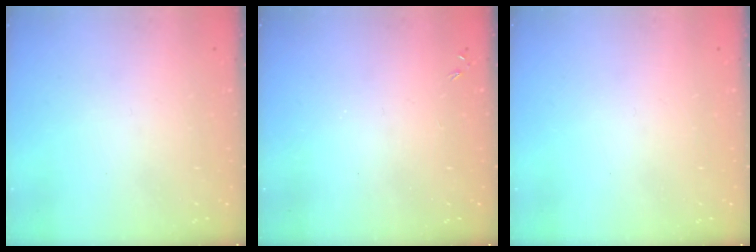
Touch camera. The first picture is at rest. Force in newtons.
{"total": 0.0}
{"total": 0.0}